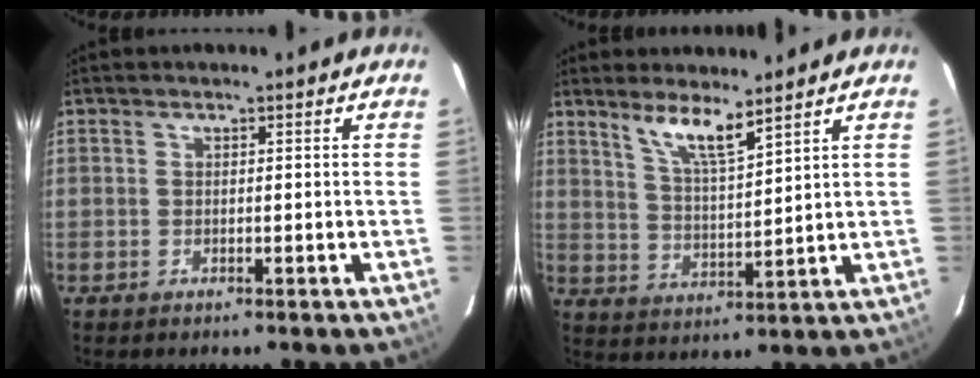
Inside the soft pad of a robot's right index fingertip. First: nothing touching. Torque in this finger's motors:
{"motor_torque": [-0.22, 0.19, 0.02, 0.02]}